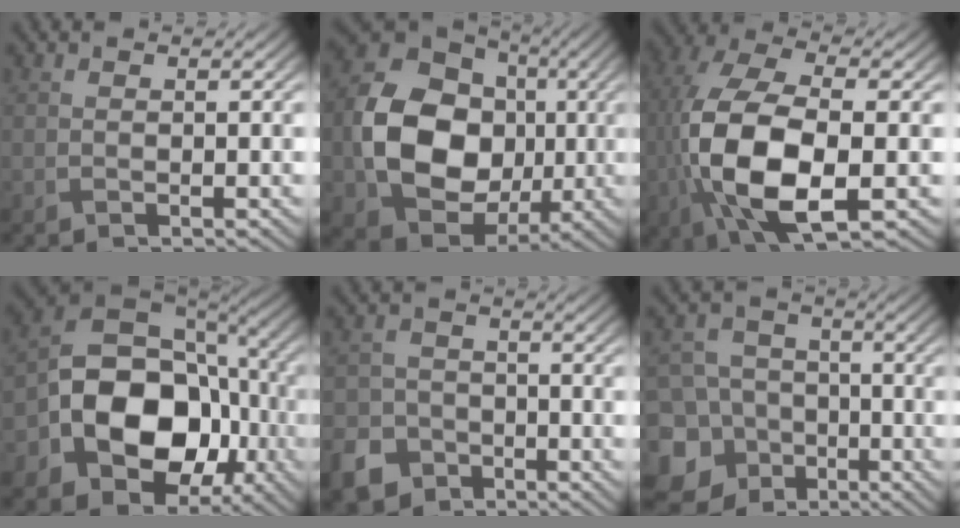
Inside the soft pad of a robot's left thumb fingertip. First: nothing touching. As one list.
[{"total": 14.5, "force": [-0.9, 11.4, 8.9], "torque": [-0.186, -0.002, -0.016]}, {"total": 13.9, "force": [-2.5, 6.7, 11.9], "torque": [-0.286, -0.016, -0.047]}, {"total": 15.8, "force": [-3.7, 11.5, 10.1], "torque": [-0.187, -0.031, -0.061]}, {"total": 6.3, "force": [-4.0, 4.4, 1.9], "torque": [-0.050, -0.016, -0.081]}, {"total": 14.4, "force": [-6.9, 12.1, 3.7], "torque": [-0.132, -0.045, -0.131]}]